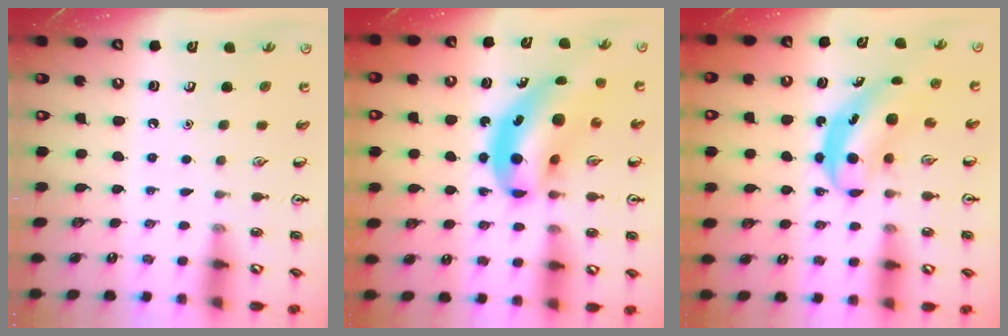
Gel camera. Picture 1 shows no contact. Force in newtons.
{"total": 14.1, "press": 13.4, "slide": 4.2}
{"total": 4.8, "press": 4.8, "slide": 0.3}